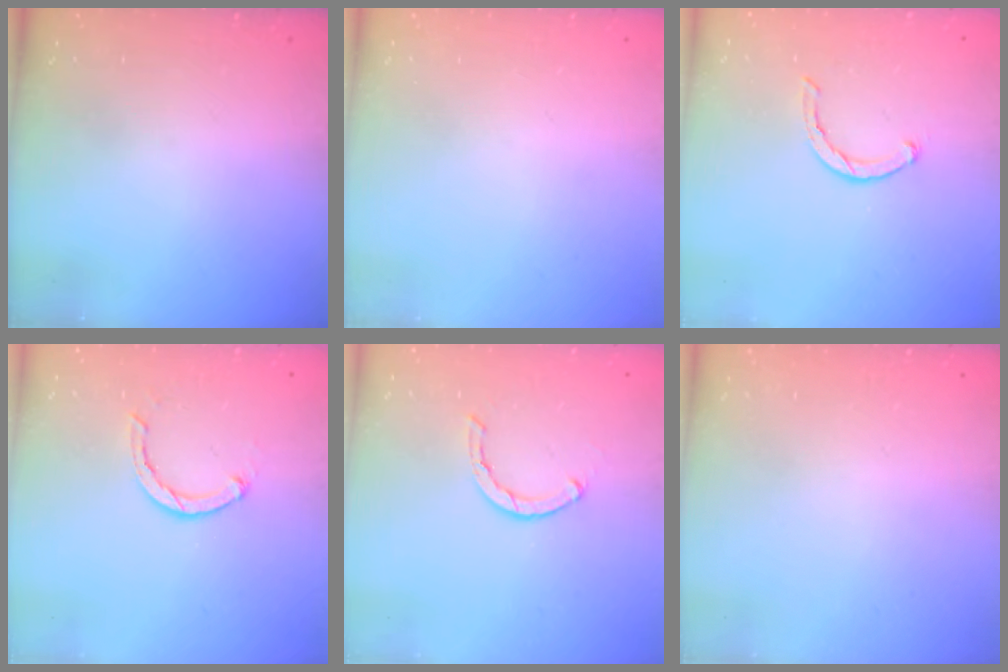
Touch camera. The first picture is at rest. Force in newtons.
{"total": 0.0}
{"total": 2.3, "press": 2.3, "slide": 0.4}
{"total": 2.3, "press": 2.3, "slide": 0.3}
{"total": 2.1, "press": 2.1, "slide": 0.2}
{"total": 2.6, "press": 2.6, "slide": 0.2}